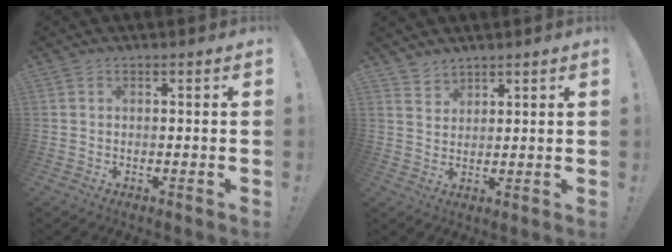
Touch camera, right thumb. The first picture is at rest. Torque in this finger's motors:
{"motor_torque": [-0.42, 0.26, -0.24, 0.26, 0.02]}